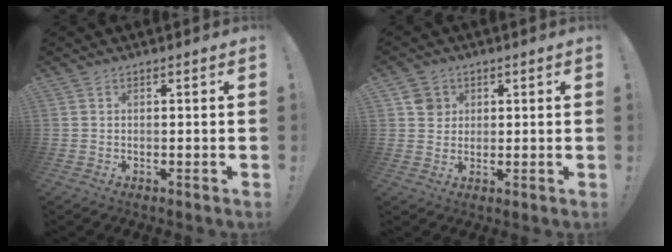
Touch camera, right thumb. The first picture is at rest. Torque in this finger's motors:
{"motor_torque": [0.08, 0.90, -0.09, 0.08, 0.00]}